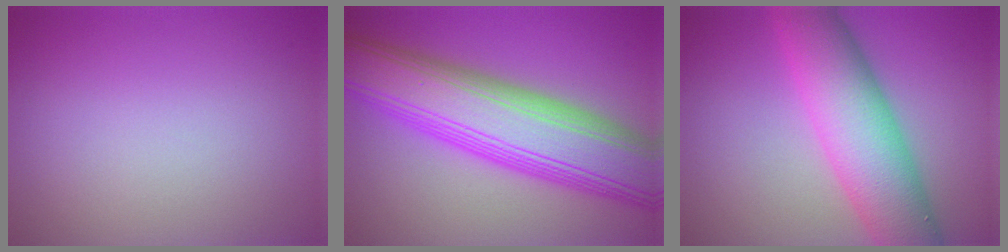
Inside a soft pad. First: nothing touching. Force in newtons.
{"total": 12.4, "press": 12.4, "slide": 0.2}
{"total": 9.1, "press": 9.1, "slide": 0.4}